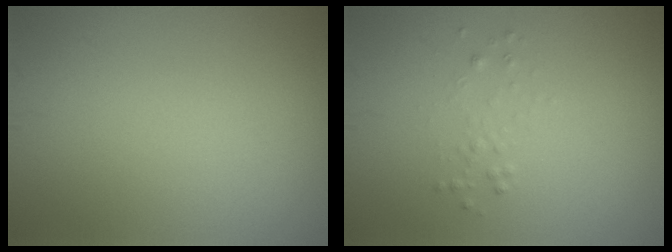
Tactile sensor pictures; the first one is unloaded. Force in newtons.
{"total": 0.9, "press": 0.9, "slide": 0.0}